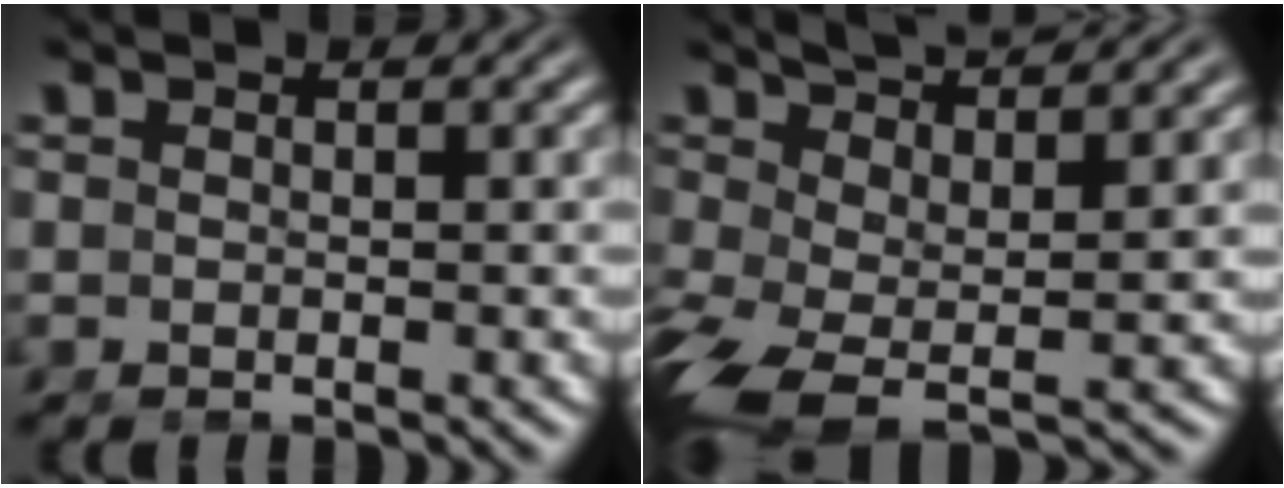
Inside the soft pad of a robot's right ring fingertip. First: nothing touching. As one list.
[{"total": 6.3, "force": [0.2, 4.0, 4.9], "torque": [-0.113, -0.021, 0.007]}]